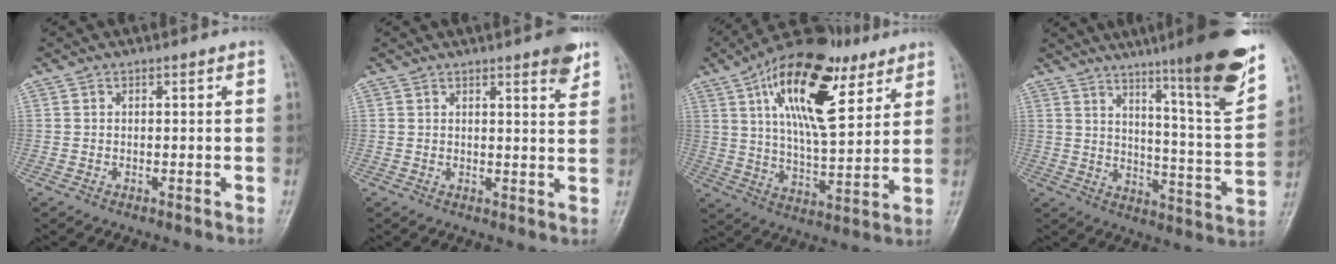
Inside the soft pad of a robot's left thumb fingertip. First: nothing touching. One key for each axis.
{"total": 4.6, "fx": 3.1, "fy": 0.8, "fz": 3.3, "tx": -0.035, "ty": -0.018, "tz": 0.036}
{"total": 22.4, "fx": 10.3, "fy": 9.6, "fz": 17.4, "tx": -0.261, "ty": -0.026, "tz": 0.168}
{"total": 19.4, "fx": 12.6, "fy": 1.3, "fz": 14.7, "tx": -0.186, "ty": -0.072, "tz": 0.185}